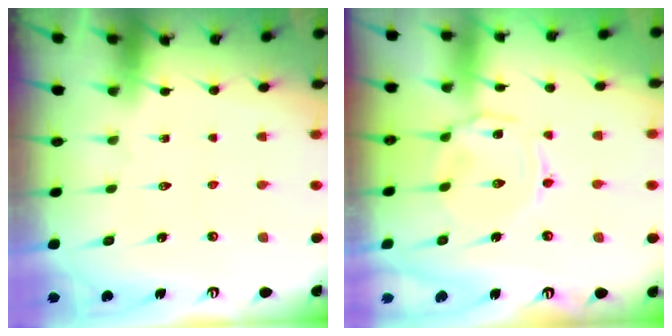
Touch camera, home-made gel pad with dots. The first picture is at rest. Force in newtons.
{"total": 2.2, "press": 2.2, "slide": 0.6}